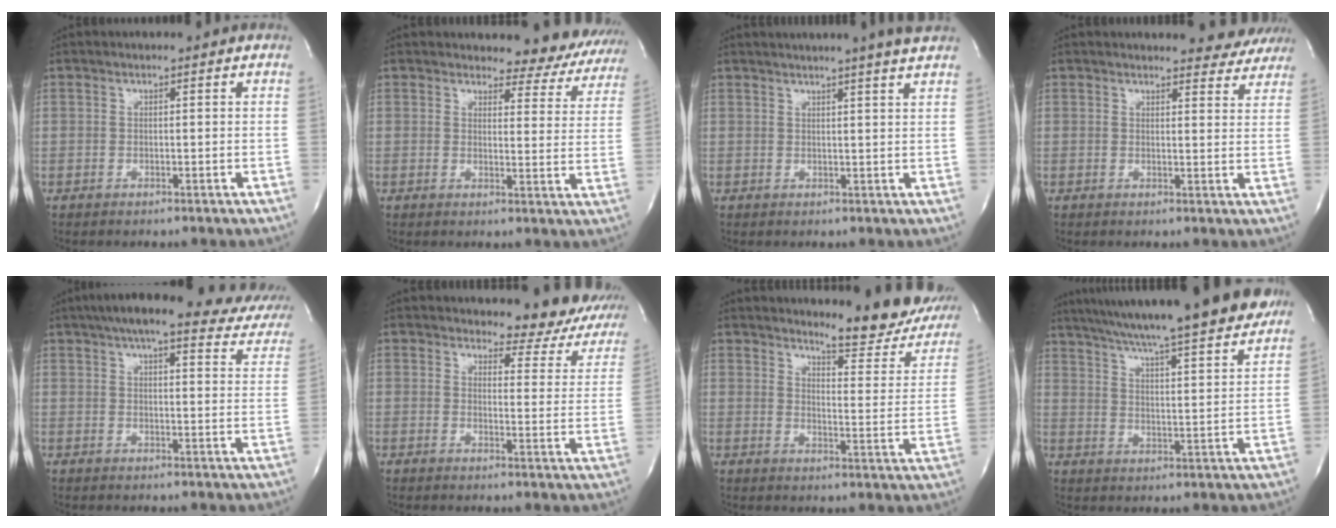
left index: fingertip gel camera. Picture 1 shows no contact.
{"total": 10.1, "force": [9.6, 2.9, 0.1], "torque": [0.032, -0.042, 0.080]}
{"total": 8.1, "force": [7.0, -1.2, 3.8], "torque": [-0.052, 0.011, 0.071]}
{"total": 8.3, "force": [8.1, 1.9, 0.9], "torque": [0.013, -0.019, 0.066]}
{"total": 22.6, "force": [19.7, 4.6, 10.2], "torque": [-0.140, -0.002, 0.227]}
{"total": 10.4, "force": [9.8, 3.3, 1.0], "torque": [0.020, -0.041, 0.084]}
{"total": 14.4, "force": [12.9, 3.0, 5.5], "torque": [-0.051, -0.053, 0.138]}
{"total": 23.3, "force": [20.2, 0.6, 11.6], "torque": [-0.189, -0.012, 0.282]}